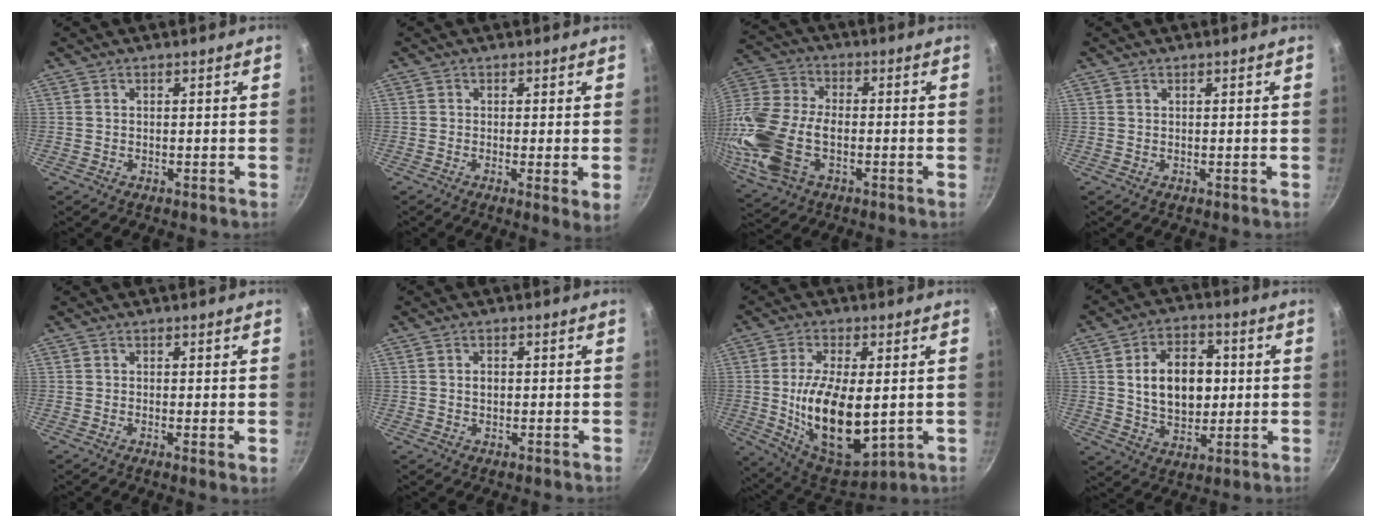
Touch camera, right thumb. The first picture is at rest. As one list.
[{"total": 3.3, "force": [-0.2, 0.4, 3.3], "torque": [-0.052, -0.018, -0.007]}, {"total": 18.7, "force": [-4.1, 11.4, 14.2], "torque": [-0.312, 0.020, -0.086]}, {"total": 0.0}, {"total": 1.4, "force": [0.1, 0.3, 1.3], "torque": [-0.020, -0.014, -0.005]}, {"total": 2.0, "force": [0.3, 1.4, 1.4], "torque": [-0.017, 0.005, 0.003]}, {"total": 17.8, "force": [-0.7, 8.3, 15.7], "torque": [-0.266, -0.013, 0.005]}, {"total": 13.8, "force": [1.6, 9.6, 9.9], "torque": [-0.121, 0.001, 0.027]}]